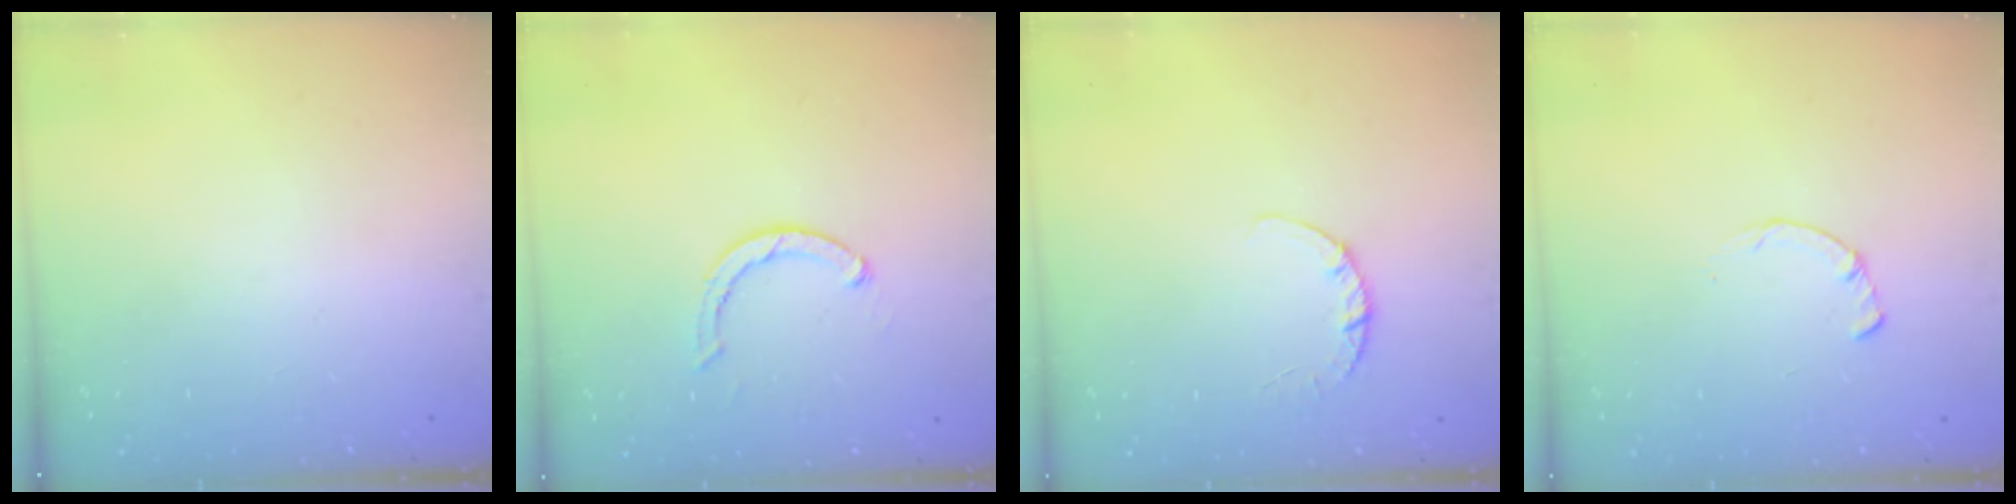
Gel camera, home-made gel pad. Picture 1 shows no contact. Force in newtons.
{"total": 2.6, "press": 2.5, "slide": 0.4}
{"total": 2.7, "press": 2.7, "slide": 0.4}
{"total": 1.7, "press": 1.7, "slide": 0.2}